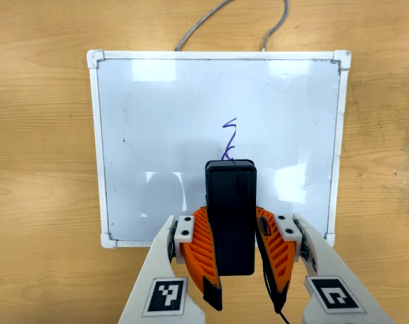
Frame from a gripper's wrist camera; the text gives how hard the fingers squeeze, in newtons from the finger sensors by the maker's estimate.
{"total": 9.7, "left": 7.9, "right": 11.6}